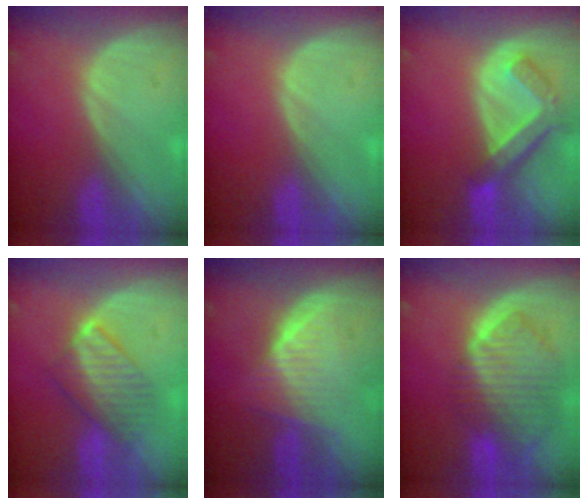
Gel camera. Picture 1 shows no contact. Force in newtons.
{"total": 0.0}
{"total": 7.3, "press": 6.4, "slide": 3.6}
{"total": 6.5, "press": 6.5, "slide": 0.6}
{"total": 6.5, "press": 6.2, "slide": 1.8}
{"total": 10.0, "press": 8.6, "slide": 5.1}